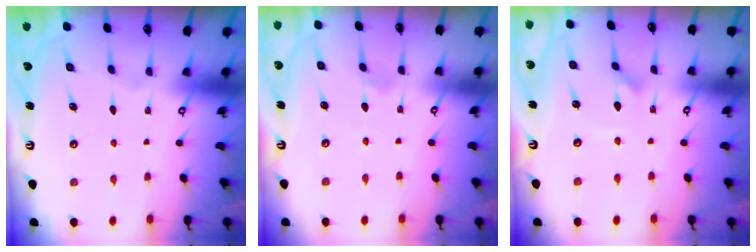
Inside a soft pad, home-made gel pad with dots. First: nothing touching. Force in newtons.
{"total": 1.2, "press": 1.2, "slide": 0.2}
{"total": 1.0, "press": 1.0, "slide": 0.1}